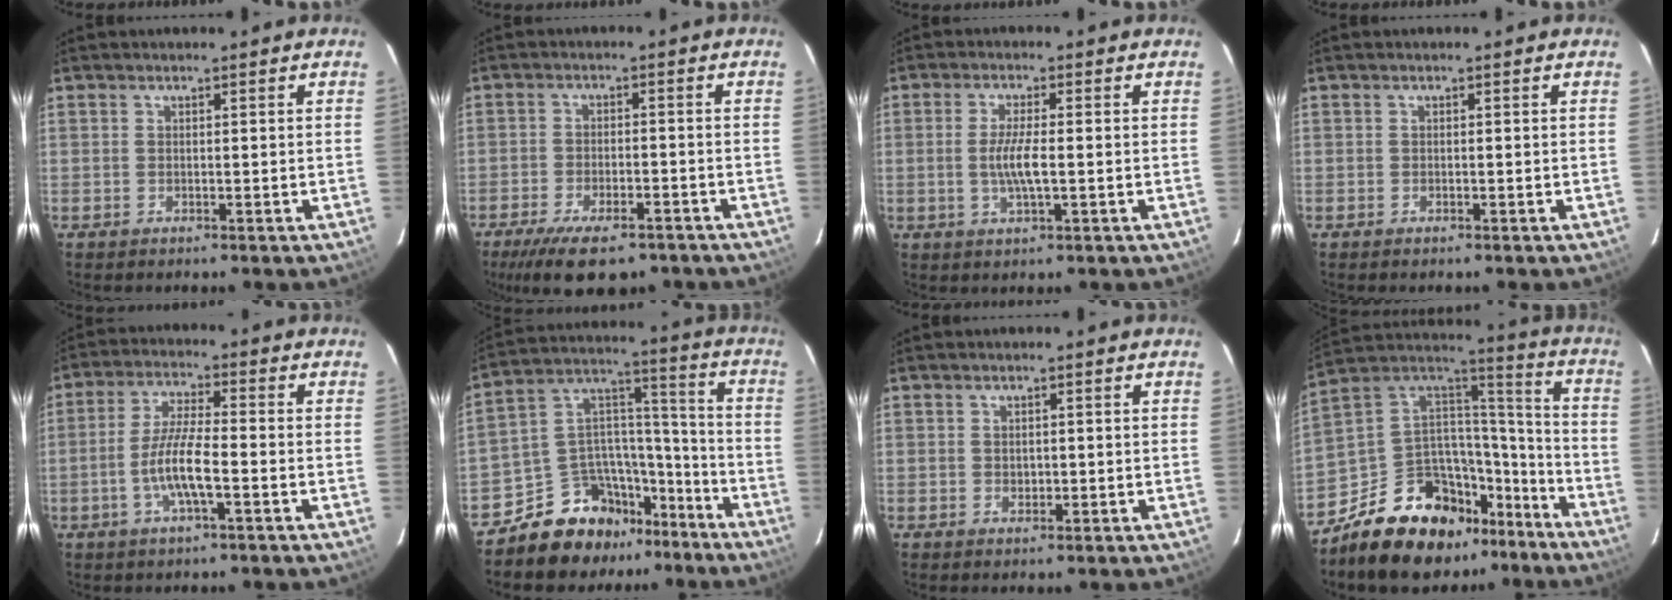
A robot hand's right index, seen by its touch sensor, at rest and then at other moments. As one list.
[{"total": 13.0, "force": [-9.4, 4.8, 7.6], "torque": [-0.167, -0.029, -0.147]}, {"total": 5.1, "force": [-0.6, 0.7, 5.0], "torque": [-0.093, -0.005, -0.010]}, {"total": 0.0}, {"total": 8.2, "force": [-2.8, 1.2, 7.6], "torque": [-0.153, 0.000, -0.054]}, {"total": 15.1, "force": [-11.6, 8.6, 4.5], "torque": [-0.095, 0.073, -0.182]}, {"total": 1.5, "force": [-0.1, 1.3, 0.8], "torque": [-0.011, 0.002, 0.000]}, {"total": 22.1, "force": [-14.8, 12.4, 10.7], "torque": [-0.207, 0.053, -0.218]}]